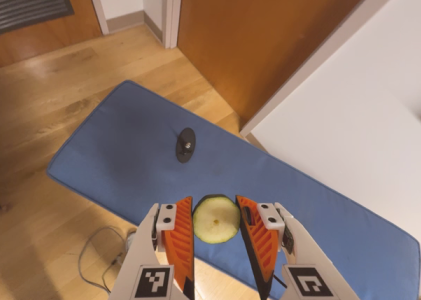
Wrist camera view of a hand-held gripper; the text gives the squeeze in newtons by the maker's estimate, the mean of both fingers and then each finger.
{"total": 11.1, "left": 11.8, "right": 10.4}